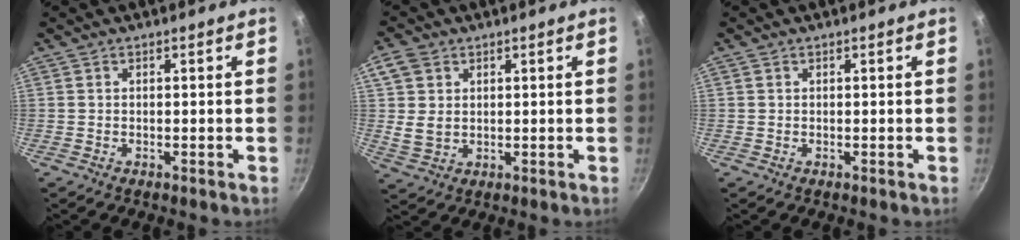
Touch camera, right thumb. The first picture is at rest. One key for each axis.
{"total": 6.2, "fx": 1.7, "fy": 4.9, "fz": 3.4, "tx": -0.054, "ty": -0.010, "tz": 0.033}
{"total": 0.0}